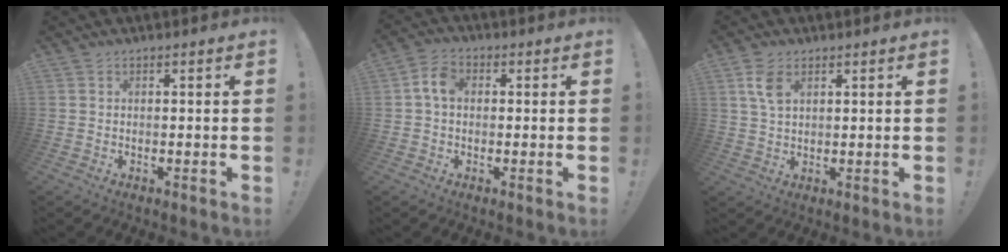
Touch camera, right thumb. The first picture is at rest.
{"total": 6.0, "force": [0.6, 3.9, 4.5], "torque": [-0.086, 0.012, 0.012]}
{"total": 5.7, "force": [2.5, 3.1, 4.1], "torque": [-0.073, -0.002, 0.048]}